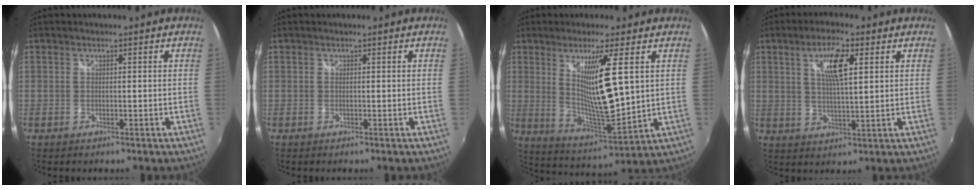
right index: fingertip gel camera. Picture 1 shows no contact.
{"total": 0.0}
{"total": 12.3, "force": [3.4, 0.9, 11.8], "torque": [-0.200, -0.029, 0.072]}
{"total": 7.4, "force": [2.8, 1.9, 6.5], "torque": [-0.117, 0.004, 0.053]}